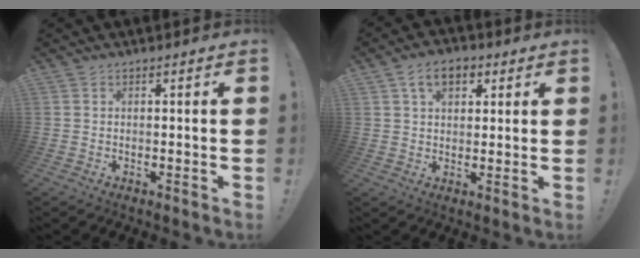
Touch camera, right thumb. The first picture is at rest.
{"total": 8.0, "force": [3.3, 5.3, 5.0], "torque": [-0.068, 0.003, 0.059]}